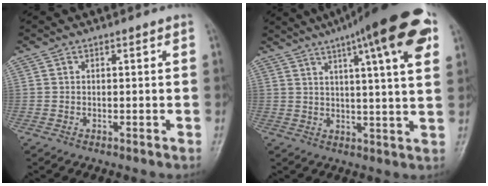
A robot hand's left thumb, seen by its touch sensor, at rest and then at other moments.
{"total": 19.5, "force": [9.8, 3.4, 16.5], "torque": [-0.231, -0.003, 0.132]}